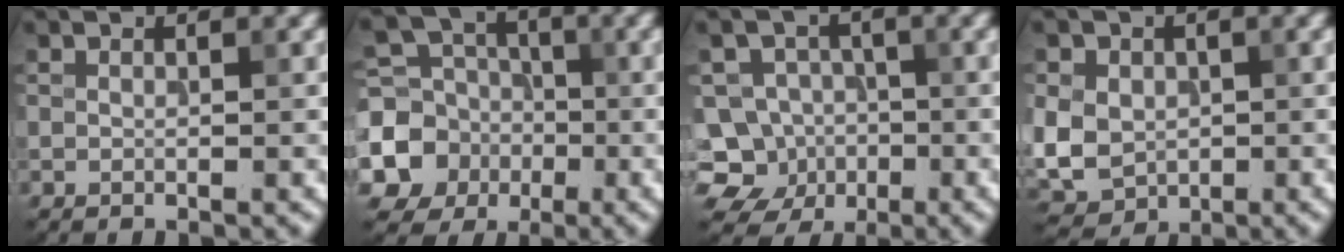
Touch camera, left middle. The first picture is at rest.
{"total": 7.3, "force": [-1.8, 6.7, 2.5], "torque": [-0.054, -0.009, -0.061]}
{"total": 7.8, "force": [-3.3, 6.9, 1.7], "torque": [-0.014, 0.006, -0.074]}
{"total": 7.4, "force": [-0.2, 6.4, 3.7], "torque": [-0.090, 0.005, -0.022]}